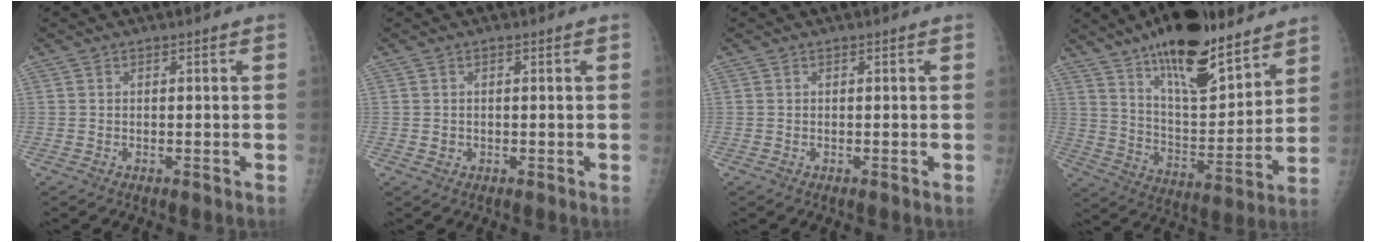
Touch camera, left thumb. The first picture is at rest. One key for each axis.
{"total": 1.0, "fx": 0.0, "fy": 0.9, "fz": 0.3, "tx": -0.002, "ty": 0.001, "tz": 0.003}
{"total": 0.0}
{"total": 21.0, "fx": 14.9, "fy": 7.2, "fz": 13.1, "tx": -0.170, "ty": -0.082, "tz": 0.246}